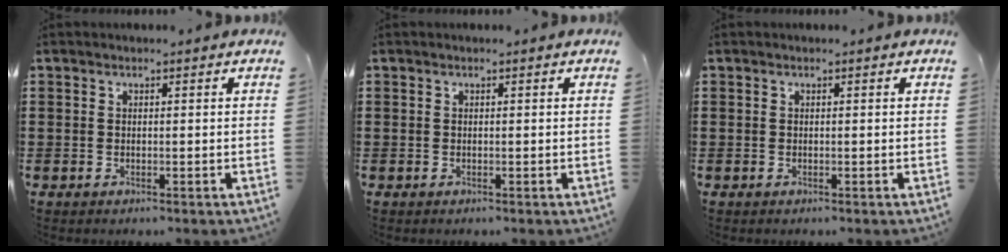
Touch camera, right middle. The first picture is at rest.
{"total": 0.0}
{"total": 0.0}